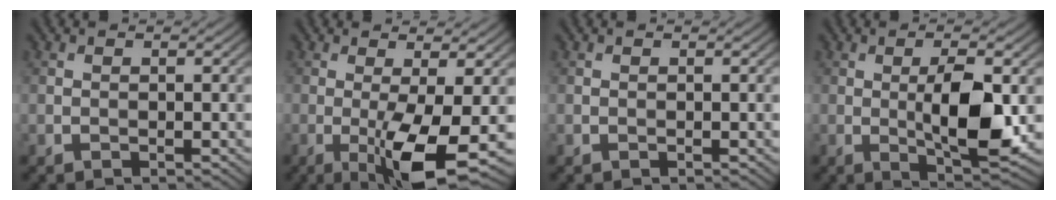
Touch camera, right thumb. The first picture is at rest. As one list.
[{"total": 7.9, "force": [-2.1, 1.4, 7.5], "torque": [-0.131, -0.004, -0.031]}, {"total": 0.0}, {"total": 7.8, "force": [-0.2, 2.2, 7.5], "torque": [-0.128, -0.002, 0.000]}]